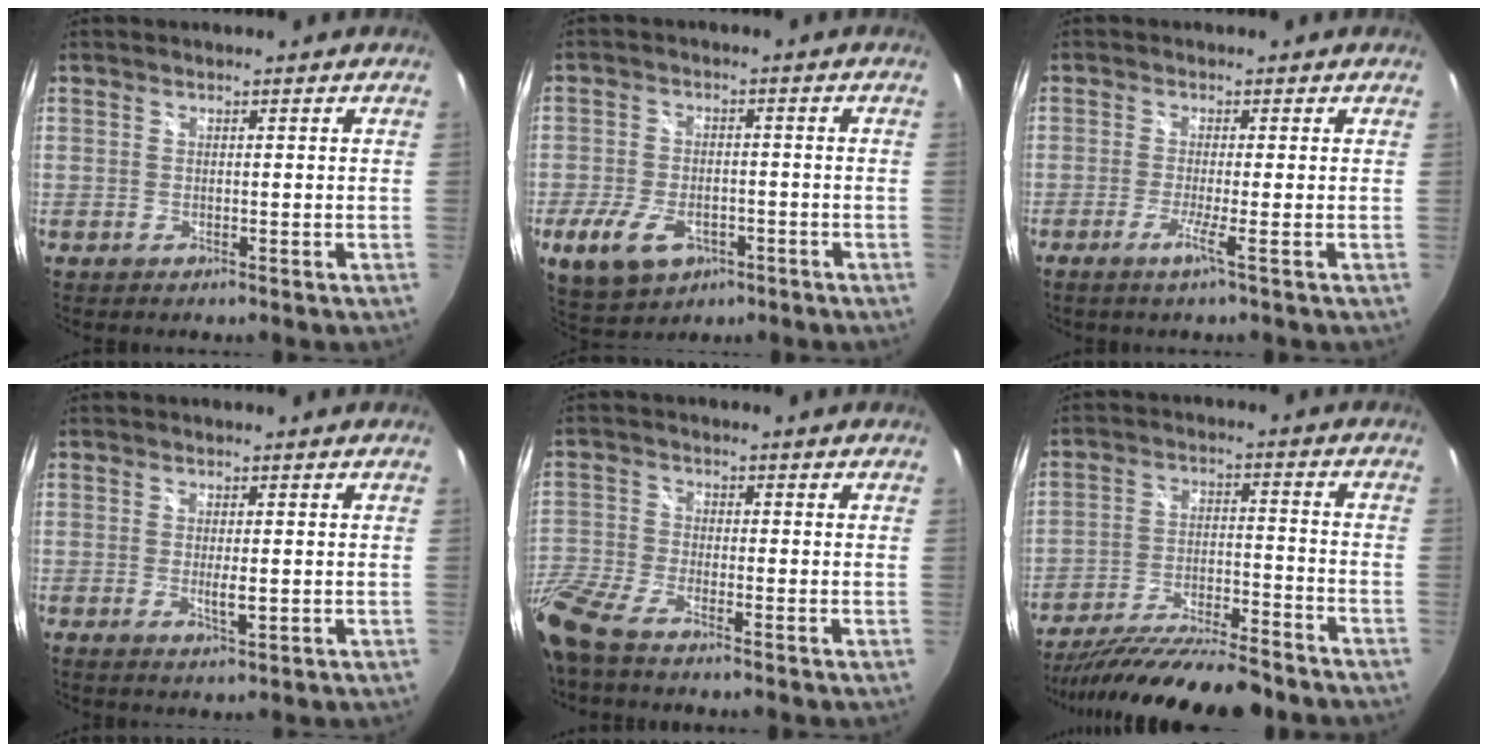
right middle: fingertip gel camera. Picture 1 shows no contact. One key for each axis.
{"total": 10.6, "fx": -5.1, "fy": 6.5, "fz": 6.7, "tx": -0.157, "ty": -0.015, "tz": -0.080}
{"total": 2.9, "fx": -1.5, "fy": -1.3, "fz": 2.2, "tx": -0.053, "ty": -0.007, "tz": -0.033}
{"total": 2.9, "fx": -0.4, "fy": 0.8, "fz": 2.7, "tx": -0.047, "ty": -0.005, "tz": -0.003}
{"total": 9.4, "fx": -7.6, "fy": 1.7, "fz": 5.2, "tx": -0.139, "ty": -0.022, "tz": -0.159}
{"total": 19.0, "fx": -16.6, "fy": 2.1, "fz": 9.1, "tx": -0.176, "ty": -0.038, "tz": -0.264}